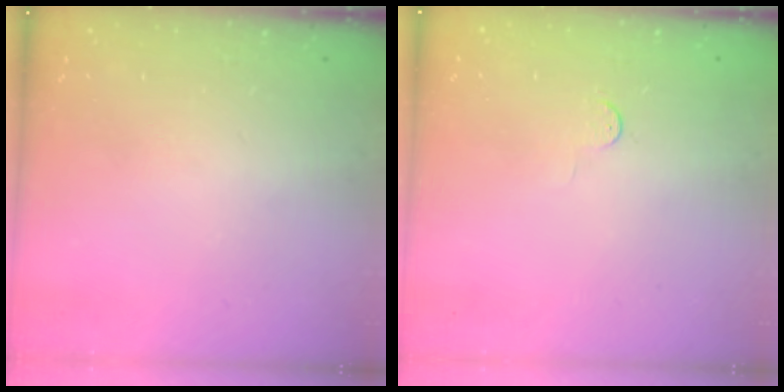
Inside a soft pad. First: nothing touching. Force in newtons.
{"total": 2.8, "press": 2.8, "slide": 0.4}